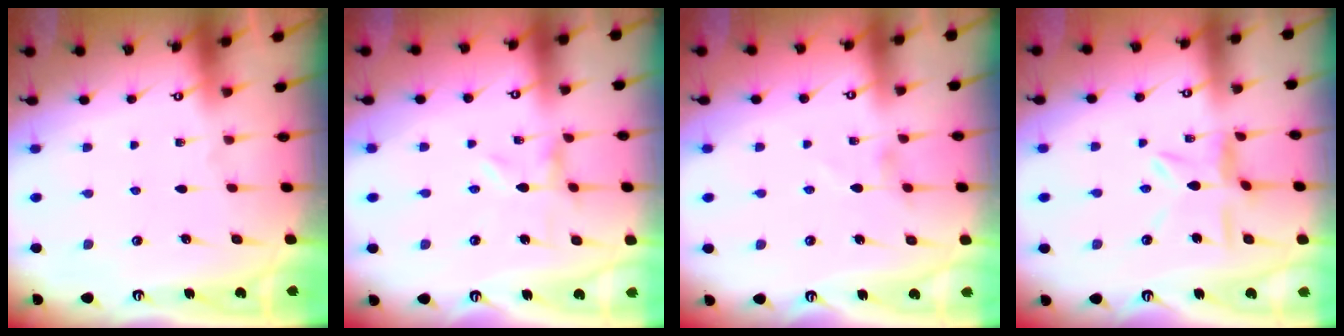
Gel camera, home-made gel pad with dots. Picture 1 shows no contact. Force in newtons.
{"total": 1.2, "press": 1.1, "slide": 0.2}
{"total": 1.9, "press": 1.9, "slide": 0.3}
{"total": 8.0, "press": 7.9, "slide": 0.8}